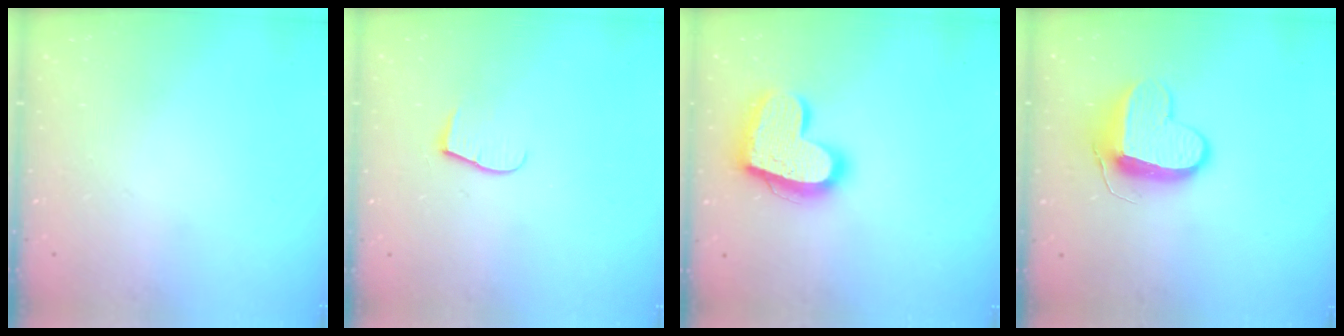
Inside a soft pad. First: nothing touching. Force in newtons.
{"total": 6.5, "press": 6.5, "slide": 0.7}
{"total": 20.2, "press": 20.2, "slide": 1.5}
{"total": 10.3, "press": 10.2, "slide": 0.5}